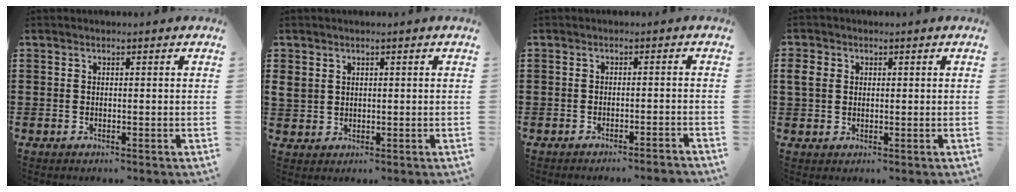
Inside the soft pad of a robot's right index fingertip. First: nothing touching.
{"total": 2.0, "force": [1.0, 1.7, 0.4], "torque": [-0.015, 0.009, 0.018]}
{"total": 1.7, "force": [-1.5, -0.4, 0.5], "torque": [-0.010, 0.001, -0.031]}
{"total": 2.8, "force": [0.6, 2.5, 1.3], "torque": [-0.034, 0.010, 0.009]}